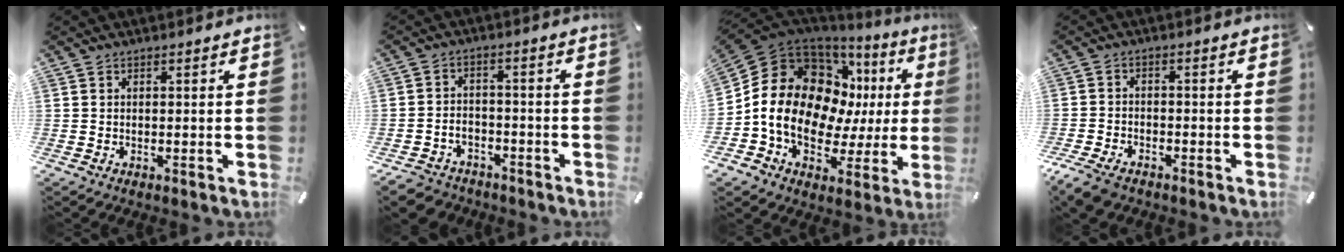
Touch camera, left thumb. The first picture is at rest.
{"total": 5.1, "force": [-3.4, 3.6, 1.3], "torque": [-0.037, 0.011, -0.069]}
{"total": 19.8, "force": [1.8, 15.2, 12.5], "torque": [-0.221, -0.017, 0.045]}
{"total": 4.9, "force": [-3.7, 2.4, 2.2], "torque": [-0.059, 0.011, -0.074]}